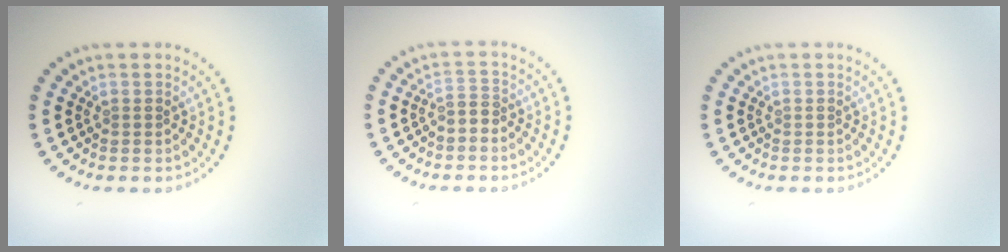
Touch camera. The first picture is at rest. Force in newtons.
{"total": 1.5, "press": 1.2, "slide": 0.8}
{"total": 0.0}